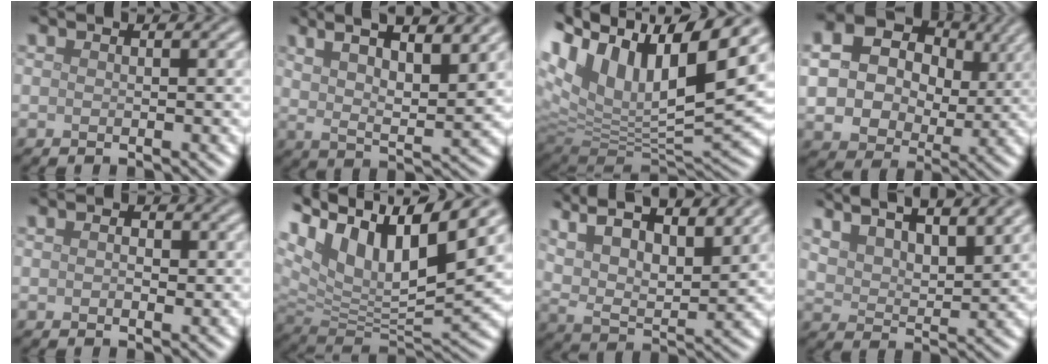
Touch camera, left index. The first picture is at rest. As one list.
[{"total": 10.8, "force": [6.2, 3.6, 8.1], "torque": [-0.112, 0.023, 0.074]}, {"total": 15.8, "force": [7.3, 7.3, 12.0], "torque": [-0.249, 0.024, 0.135]}, {"total": 12.9, "force": [3.1, 10.6, 6.7], "torque": [-0.150, 0.018, 0.060]}, {"total": 1.4, "force": [0.2, 0.9, 1.0], "torque": [-0.011, -0.001, -0.001]}, {"total": 13.8, "force": [8.3, 5.5, 9.6], "torque": [-0.206, 0.042, 0.149]}, {"total": 12.8, "force": [8.0, 5.0, 8.6], "torque": [-0.155, 0.028, 0.115]}, {"total": 11.1, "force": [7.6, 4.4, 6.7], "torque": [-0.100, 0.038, 0.092]}]